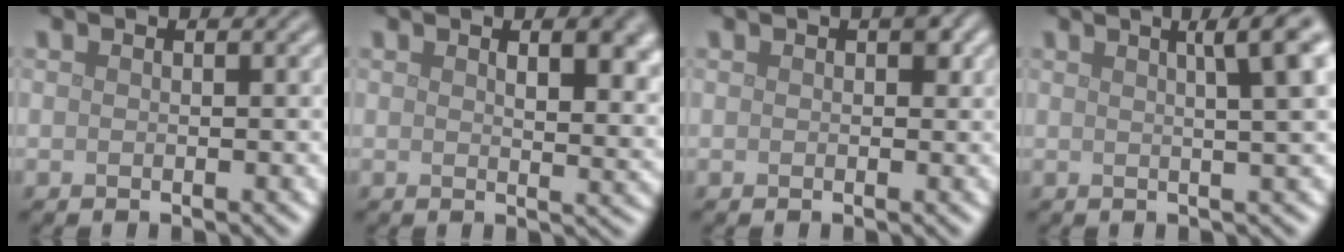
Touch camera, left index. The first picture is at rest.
{"total": 5.9, "force": [2.2, 2.6, 4.9], "torque": [-0.047, -0.003, 0.036]}
{"total": 1.1, "force": [0.3, 0.6, 0.9], "torque": [-0.008, -0.001, 0.004]}
{"total": 7.0, "force": [2.6, 2.0, 6.1], "torque": [-0.044, 0.033, 0.016]}